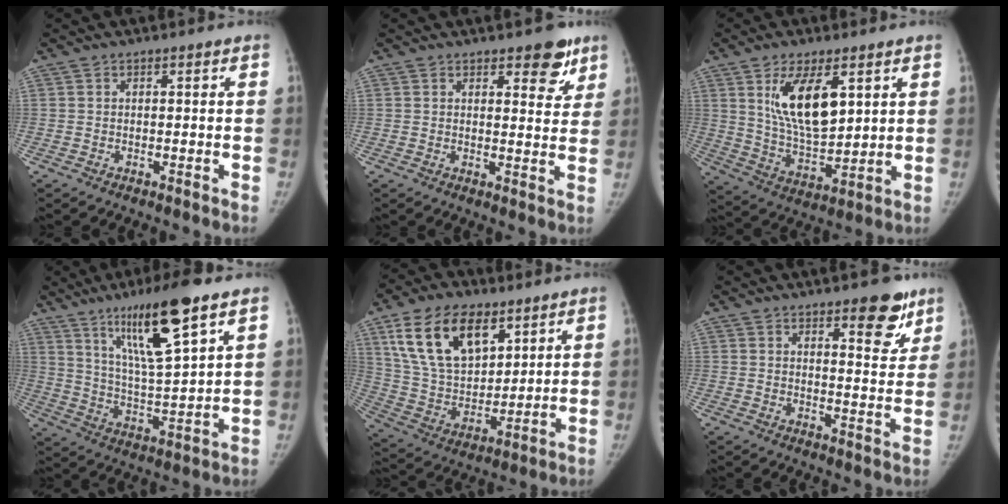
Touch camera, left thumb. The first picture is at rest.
{"total": 6.2, "force": [4.1, 2.8, 3.8], "torque": [-0.013, -0.022, 0.049]}
{"total": 13.4, "force": [5.2, 5.9, 10.8], "torque": [-0.170, -0.033, 0.107]}
{"total": 16.3, "force": [9.5, 2.3, 13.1], "torque": [-0.221, -0.052, 0.175]}
{"total": 18.8, "force": [9.8, 10.6, 12.1], "torque": [-0.185, -0.035, 0.190]}
{"total": 8.5, "force": [5.5, 3.2, 5.6], "torque": [-0.039, -0.033, 0.072]}